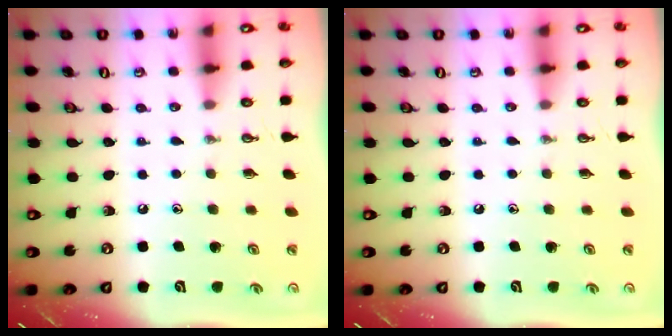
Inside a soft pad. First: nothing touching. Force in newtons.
{"total": 0.0}